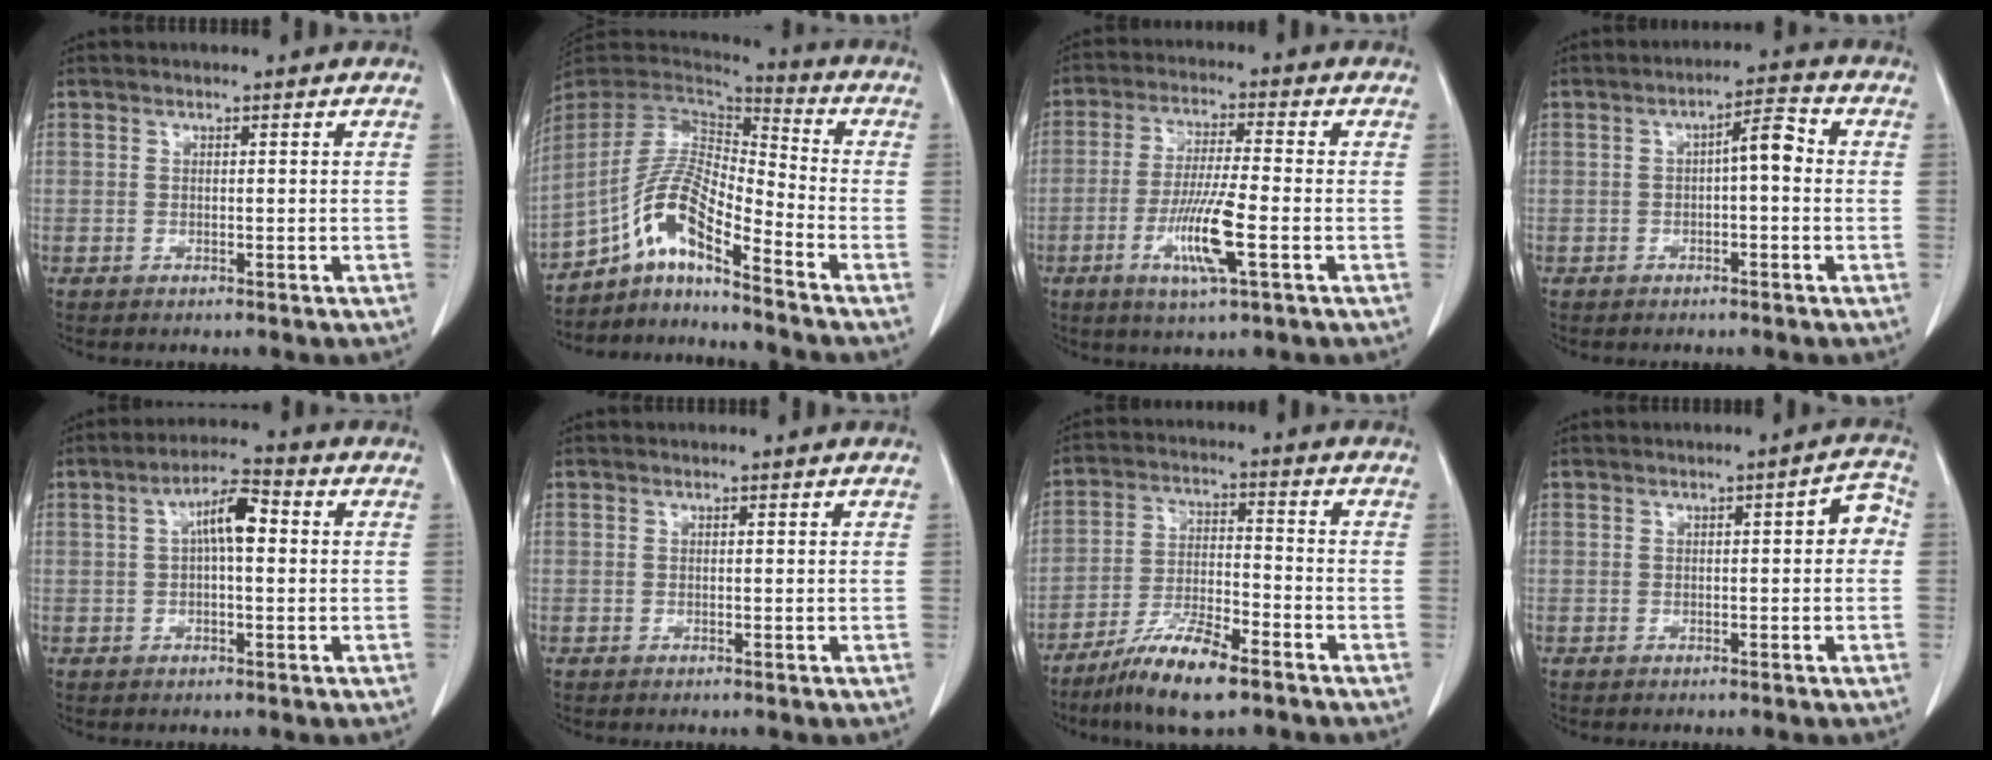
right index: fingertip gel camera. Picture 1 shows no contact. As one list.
[{"total": 12.4, "force": [-7.7, 2.0, 9.6], "torque": [-0.195, 0.016, -0.143]}, {"total": 9.3, "force": [-3.1, 0.4, 8.8], "torque": [-0.171, -0.013, -0.060]}, {"total": 4.5, "force": [0.1, 1.1, 4.4], "torque": [-0.065, 0.020, -0.001]}, {"total": 6.2, "force": [1.0, 1.6, 5.9], "torque": [-0.107, 0.022, 0.014]}, {"total": 0.0}, {"total": 10.3, "force": [-7.2, 1.8, 7.2], "torque": [-0.140, -0.018, -0.131]}, {"total": 3.4, "force": [0.1, 1.1, 3.2], "torque": [-0.031, 0.016, -0.003]}]